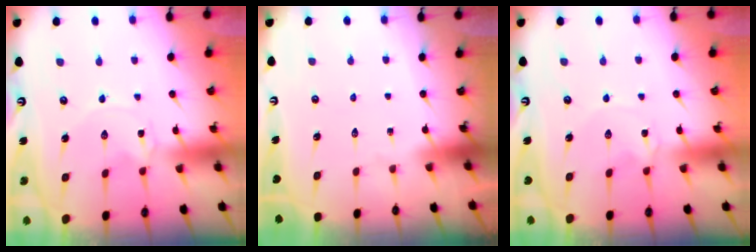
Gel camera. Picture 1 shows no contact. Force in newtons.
{"total": 0.0}
{"total": 0.7, "press": 0.6, "slide": 0.3}